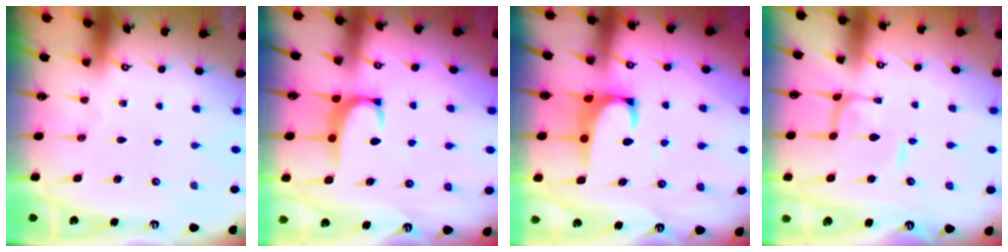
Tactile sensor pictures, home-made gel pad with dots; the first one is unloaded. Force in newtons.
{"total": 2.3, "press": 2.2, "slide": 0.7}
{"total": 2.2, "press": 2.0, "slide": 1.0}
{"total": 0.9, "press": 0.8, "slide": 0.3}